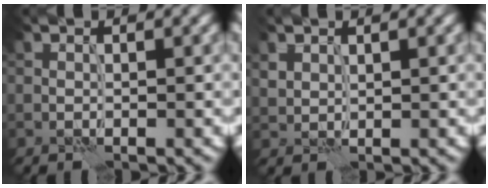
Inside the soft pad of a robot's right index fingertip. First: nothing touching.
{"total": 1.2, "force": [1.0, 0.6, 0.3], "torque": [-0.012, -0.002, 0.024]}